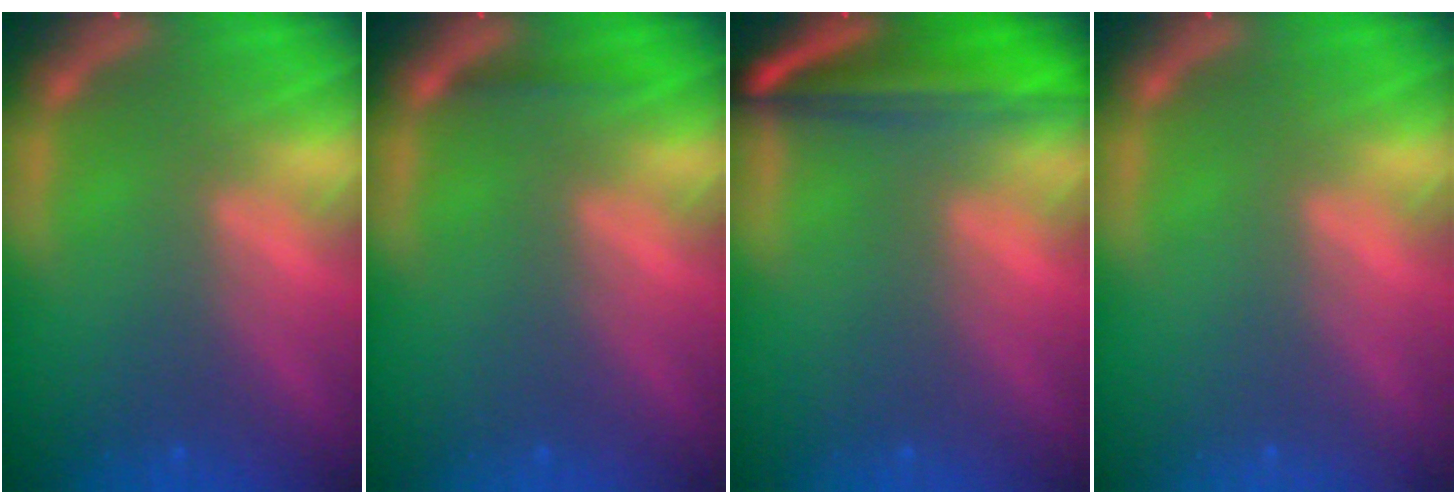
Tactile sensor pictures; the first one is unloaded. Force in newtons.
{"total": 0.9}
{"total": 8.1}
{"total": 0.0}